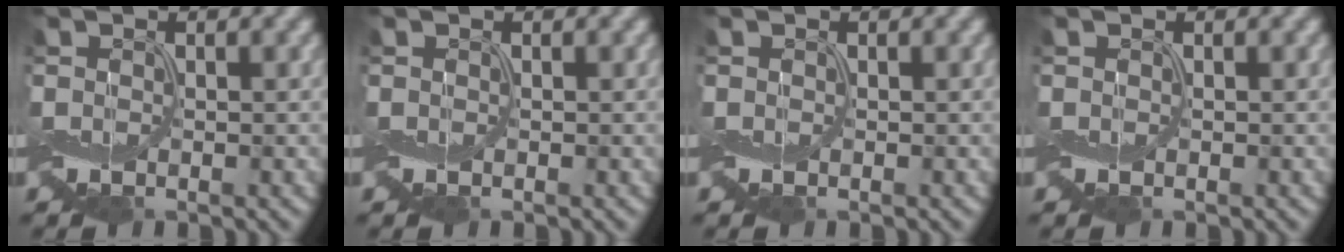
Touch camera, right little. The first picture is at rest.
{"total": 0.0}
{"total": 0.0}
{"total": 0.0}